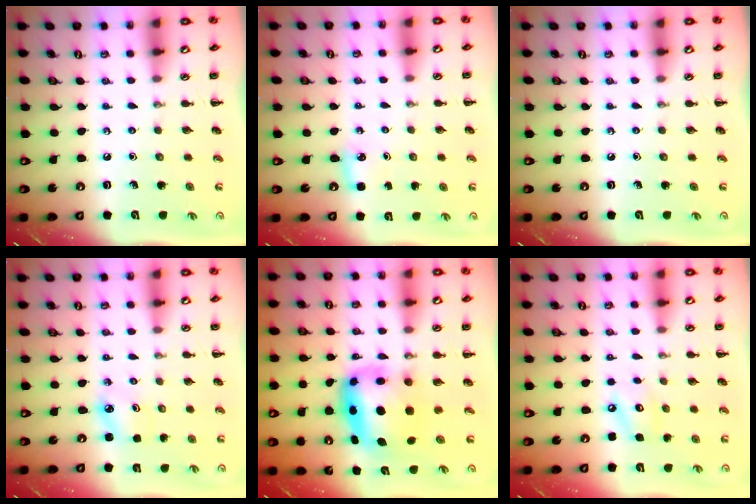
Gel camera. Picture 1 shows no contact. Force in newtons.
{"total": 3.2, "press": 3.0, "slide": 1.0}
{"total": 0.0}
{"total": 2.8, "press": 2.7, "slide": 0.4}
{"total": 7.5, "press": 7.1, "slide": 2.2}
{"total": 6.2, "press": 6.2, "slide": 0.8}